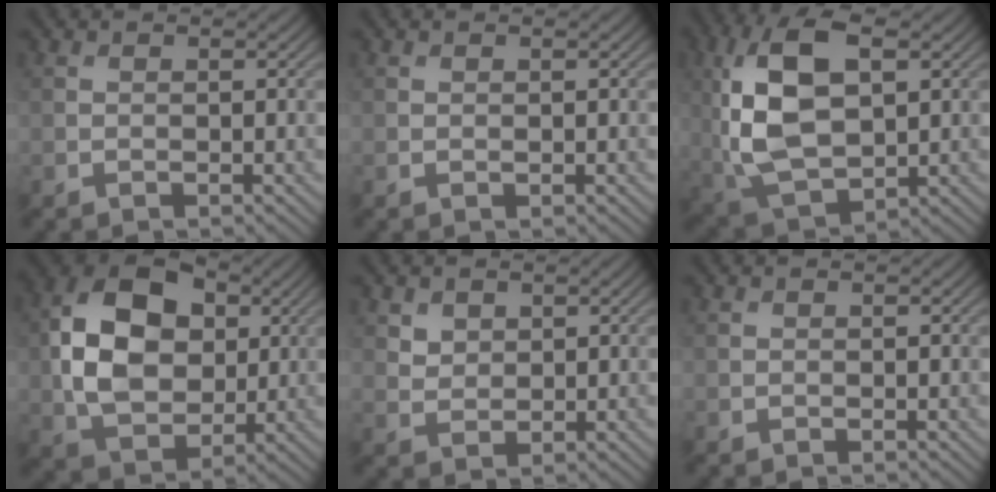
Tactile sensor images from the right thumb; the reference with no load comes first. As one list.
[{"total": 0.0}, {"total": 13.8, "force": [2.0, 7.6, 11.4], "torque": [-0.266, 0.003, 0.043]}, {"total": 13.0, "force": [2.0, 9.3, 9.0], "torque": [-0.196, 0.010, 0.036]}, {"total": 2.3, "force": [1.4, 1.6, 0.8], "torque": [-0.022, -0.005, 0.030]}, {"total": 0.0}]